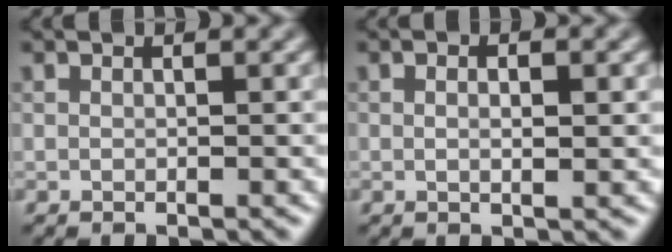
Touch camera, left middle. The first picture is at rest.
{"total": 1.3, "force": [-0.3, 0.2, 1.3], "torque": [-0.014, -0.002, 0.006]}